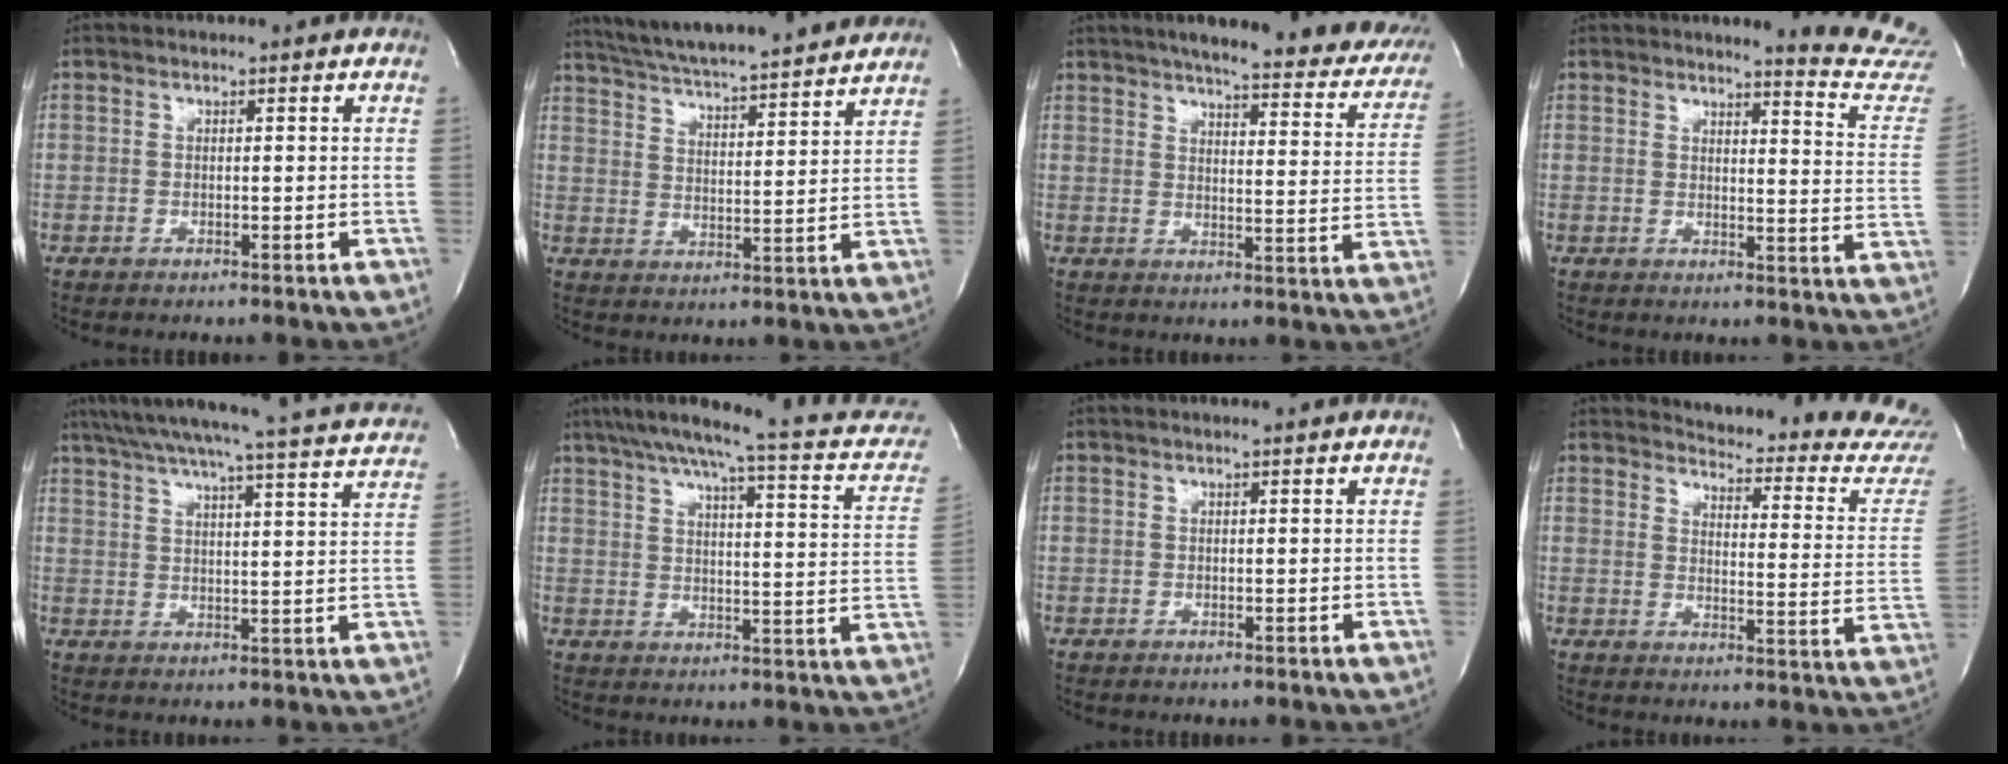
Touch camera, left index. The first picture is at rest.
{"total": 20.2, "force": [18.3, 1.5, 8.4], "torque": [-0.142, 0.007, 0.260]}
{"total": 25.1, "force": [21.0, 4.9, 12.8], "torque": [-0.171, -0.042, 0.233]}
{"total": 11.2, "force": [11.1, -1.3, 0.7], "torque": [0.003, -0.139, 0.094]}
{"total": 27.9, "force": [25.7, 0.7, 10.7], "torque": [-0.177, -0.044, 0.314]}
{"total": 20.7, "force": [17.7, 2.3, 10.5], "torque": [-0.150, -0.017, 0.210]}
{"total": 0.7, "force": [0.6, -0.1, 0.3], "torque": [-0.009, 0.002, 0.005]}
{"total": 19.9, "force": [19.7, 0.9, 3.0], "torque": [-0.033, -0.155, 0.201]}